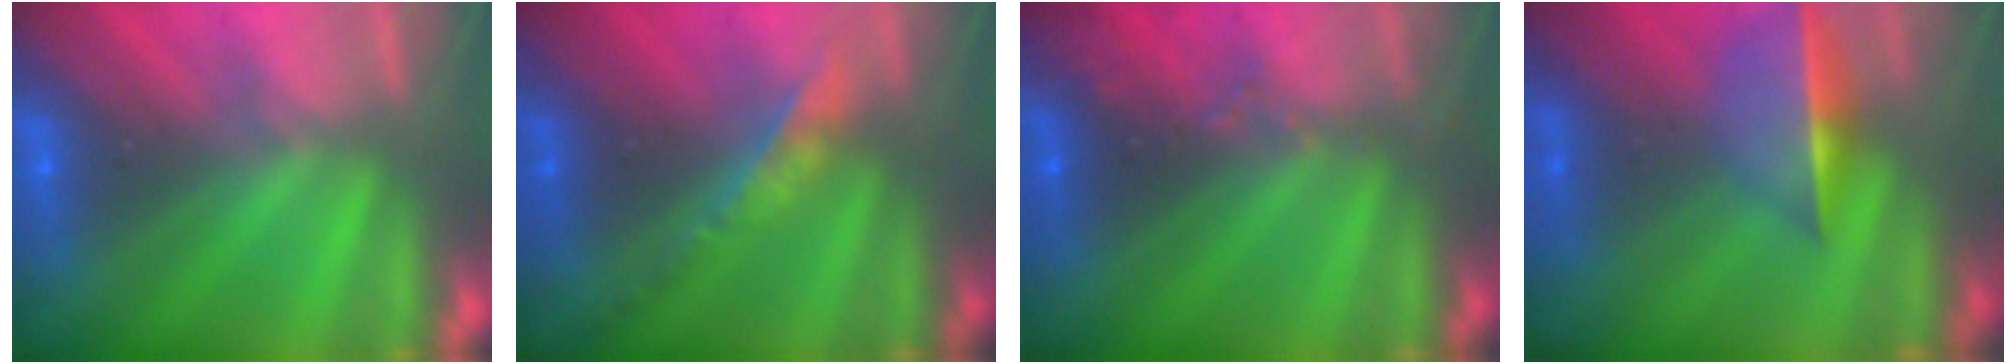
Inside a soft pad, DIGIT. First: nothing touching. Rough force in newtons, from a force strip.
{"total": 2.4}
{"total": 2.9}
{"total": 1.6}